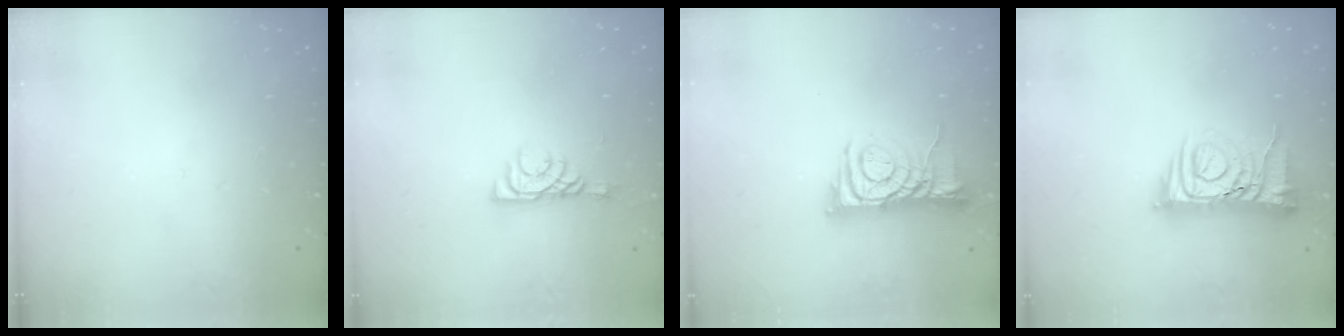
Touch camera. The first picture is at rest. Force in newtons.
{"total": 6.0, "press": 6.0, "slide": 0.7}
{"total": 7.9, "press": 7.9, "slide": 1.0}
{"total": 10.1, "press": 10.0, "slide": 1.4}